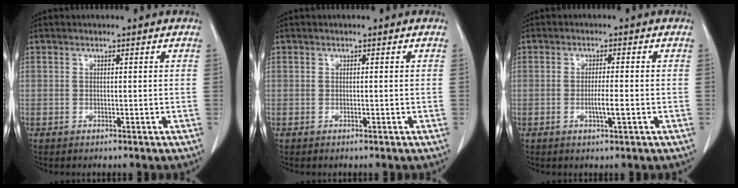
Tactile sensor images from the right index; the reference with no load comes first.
{"total": 0.0}
{"total": 2.9, "force": [-0.8, 0.0, 2.8], "torque": [-0.052, -0.003, -0.012]}